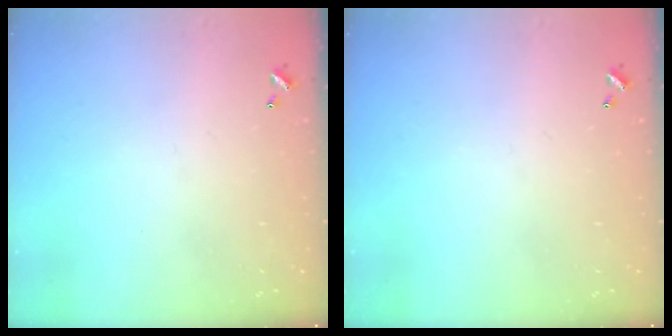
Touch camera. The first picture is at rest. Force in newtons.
{"total": 0.0}